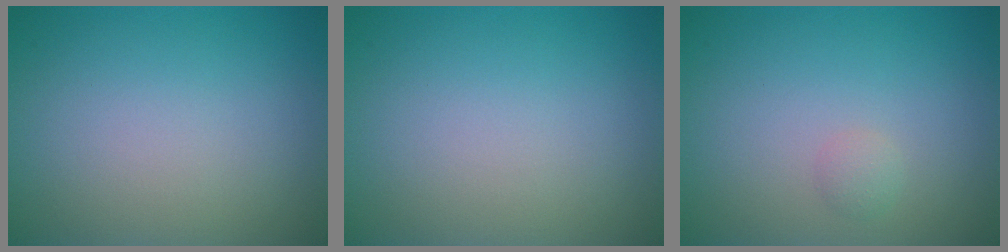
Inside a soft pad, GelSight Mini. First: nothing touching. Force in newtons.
{"total": 0.0}
{"total": 0.8, "press": 0.8, "slide": 0.0}